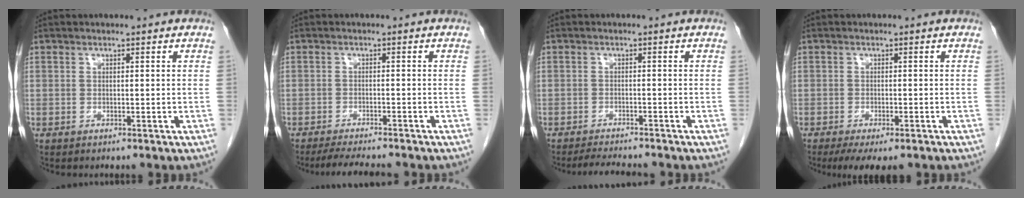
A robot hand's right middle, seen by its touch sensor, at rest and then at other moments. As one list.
[{"total": 6.7, "force": [-5.9, 0.5, 3.0], "torque": [-0.047, -0.018, -0.092]}, {"total": 4.9, "force": [-4.6, 0.2, 1.7], "torque": [-0.030, -0.017, -0.071]}, {"total": 5.9, "force": [-4.3, 1.8, 3.7], "torque": [-0.052, -0.013, -0.063]}]